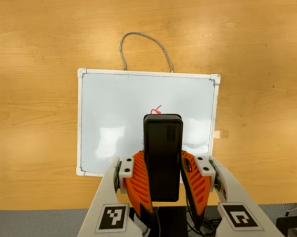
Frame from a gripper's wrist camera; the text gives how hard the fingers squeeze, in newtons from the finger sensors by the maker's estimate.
{"total": 7.5, "left": 5.8, "right": 9.2}